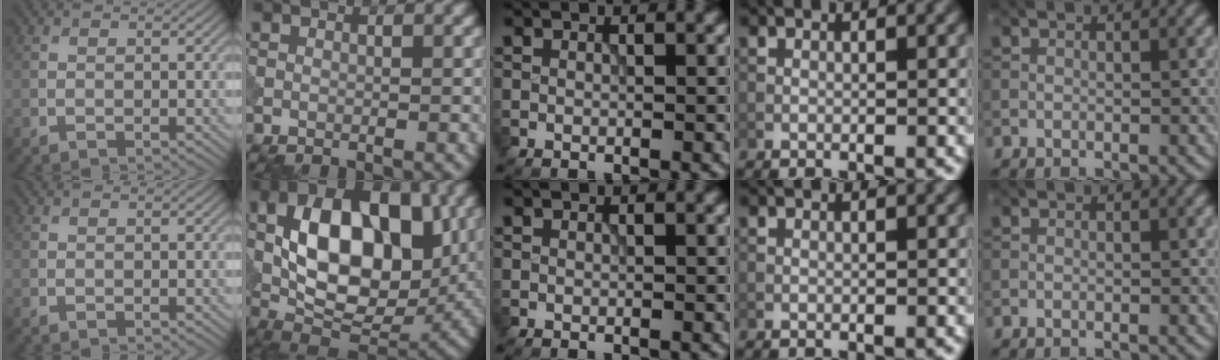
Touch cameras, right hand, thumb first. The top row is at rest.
{"index": {"total": 11.9, "force": [1.6, 6.8, 9.6], "torque": [-0.145, 0.003, 0.024]}}